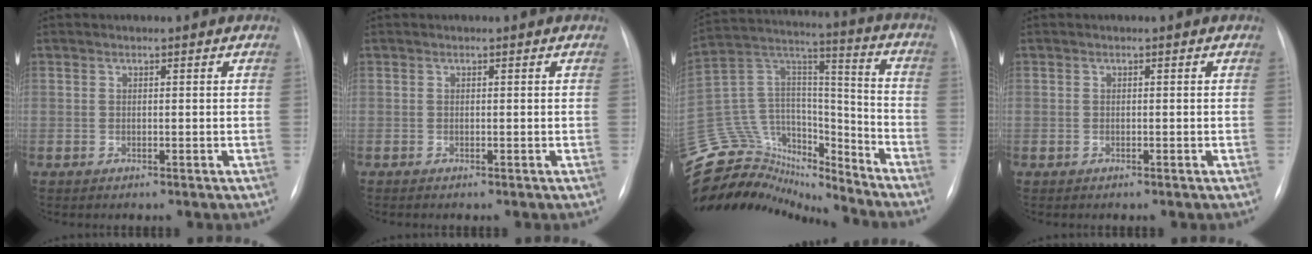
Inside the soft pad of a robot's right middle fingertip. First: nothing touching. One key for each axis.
{"total": 0.0}
{"total": 26.8, "fx": -24.5, "fy": 8.0, "fz": 7.7, "tx": -0.220, "ty": 0.034, "tz": -0.398}
{"total": 0.0}